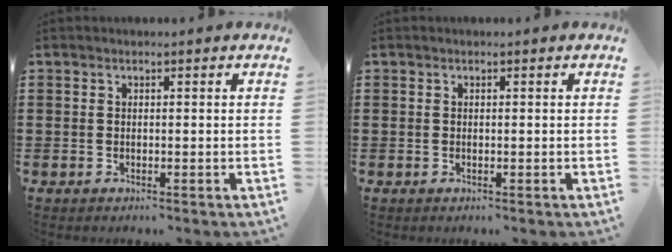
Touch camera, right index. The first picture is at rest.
{"total": 0.0}